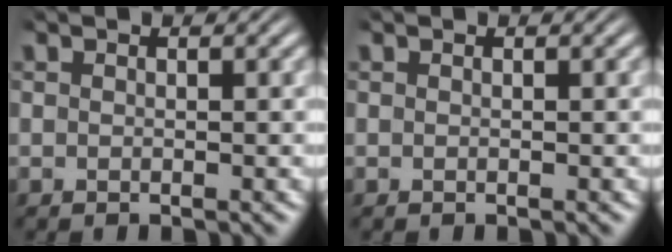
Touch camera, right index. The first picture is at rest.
{"total": 0.0}